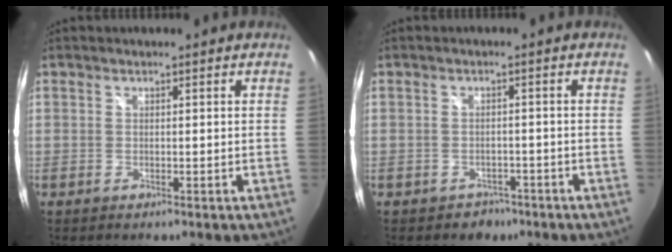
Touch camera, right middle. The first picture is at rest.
{"total": 3.4, "force": [-2.2, 2.6, 0.4], "torque": [-0.014, 0.003, -0.027]}